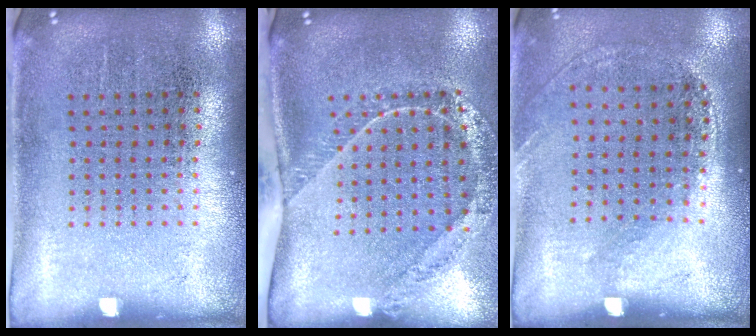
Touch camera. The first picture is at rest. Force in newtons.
{"total": 1.7, "press": 1.5, "slide": 0.8}
{"total": 1.3, "press": 1.0, "slide": 0.8}